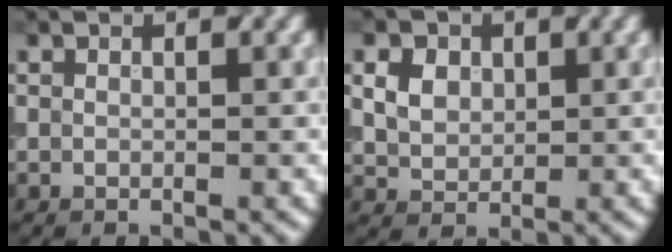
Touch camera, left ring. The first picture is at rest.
{"total": 5.1, "force": [2.2, 3.7, 2.8], "torque": [-0.072, 0.018, 0.040]}